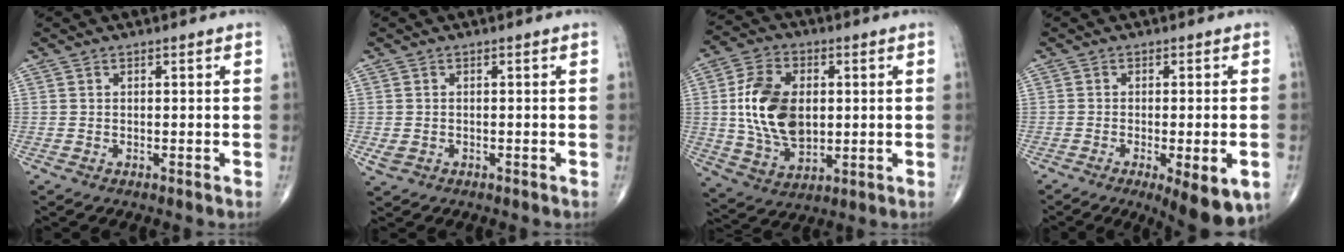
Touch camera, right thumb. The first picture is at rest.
{"total": 1.7, "force": [-0.4, 1.3, 1.0], "torque": [-0.024, 0.003, -0.003]}
{"total": 15.3, "force": [1.3, 9.7, 11.8], "torque": [-0.201, -0.005, 0.028]}
{"total": 10.9, "force": [-4.7, 3.2, 9.3], "torque": [-0.121, -0.005, -0.061]}